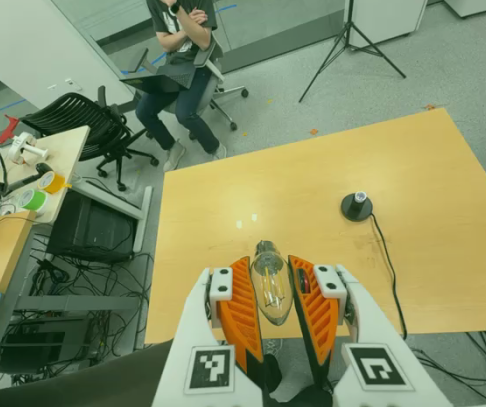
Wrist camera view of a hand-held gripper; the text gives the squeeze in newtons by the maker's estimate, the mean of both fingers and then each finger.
{"total": 14.8, "left": 16.5, "right": 13.1}